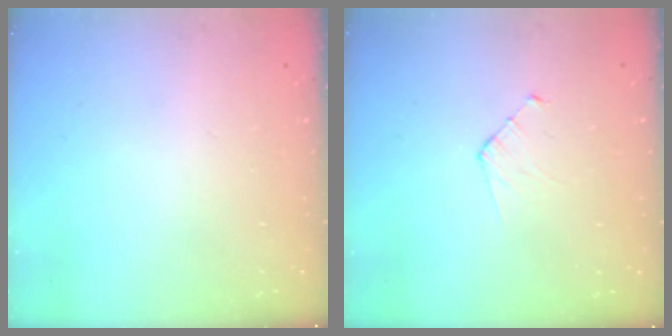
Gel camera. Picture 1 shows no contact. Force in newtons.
{"total": 3.7, "press": 3.7, "slide": 0.4}